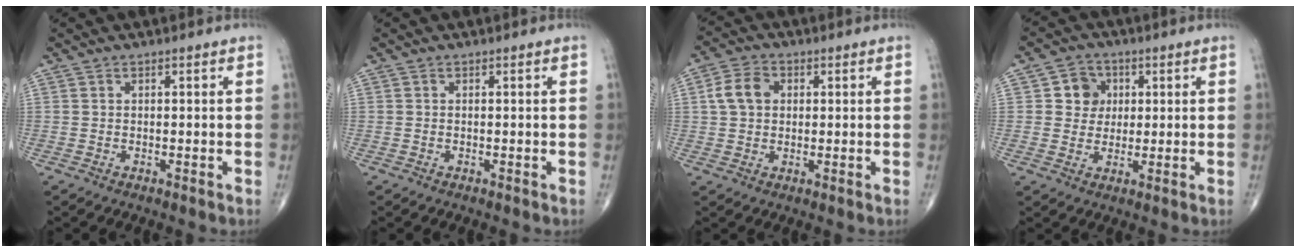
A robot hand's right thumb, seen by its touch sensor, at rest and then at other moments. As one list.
[{"total": 0.0}, {"total": 6.1, "force": [1.1, 4.6, 3.9], "torque": [-0.067, 0.011, 0.015]}, {"total": 5.9, "force": [1.3, 5.4, 2.0], "torque": [0.003, 0.004, 0.016]}]